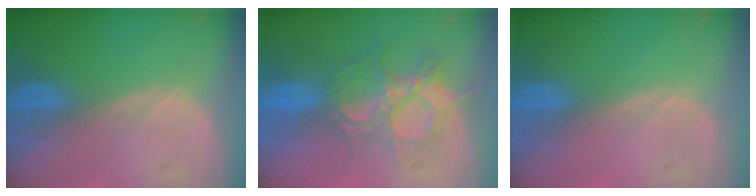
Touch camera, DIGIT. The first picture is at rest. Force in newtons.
{"total": 9.3, "press": 7.9, "slide": 4.9}
{"total": 0.0}